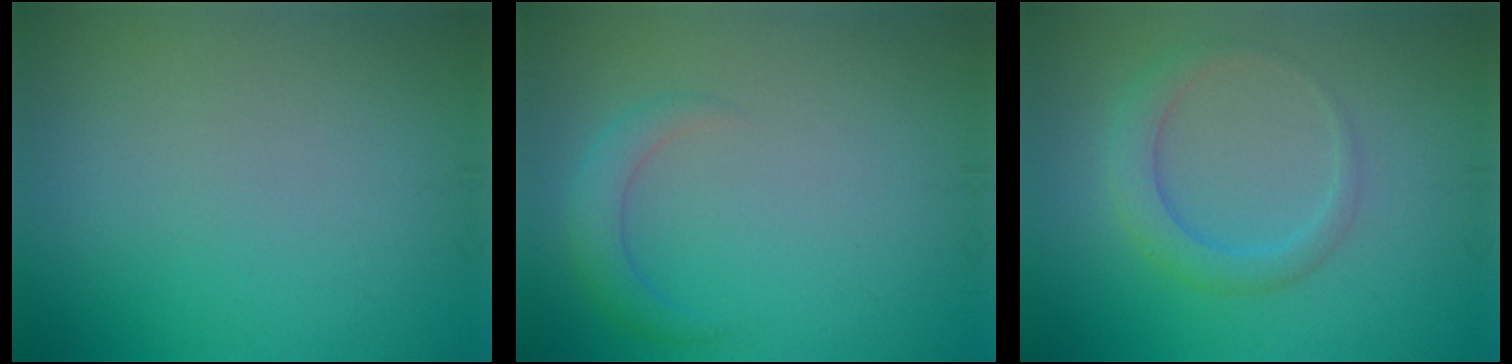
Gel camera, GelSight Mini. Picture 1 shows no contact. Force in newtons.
{"total": 2.0, "press": 2.0, "slide": 0.2}
{"total": 2.6, "press": 2.6, "slide": 0.1}